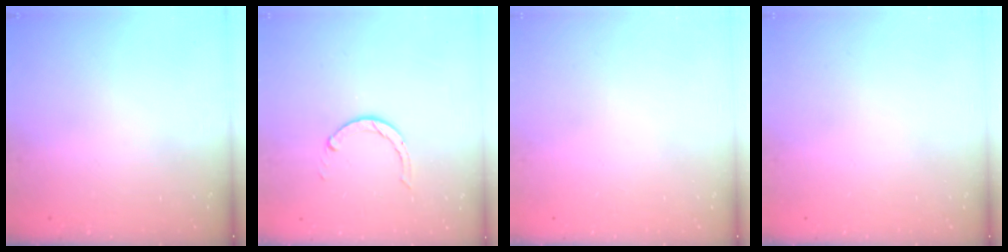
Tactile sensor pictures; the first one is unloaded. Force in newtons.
{"total": 3.2, "press": 3.1, "slide": 0.4}
{"total": 0.0}
{"total": 0.0}